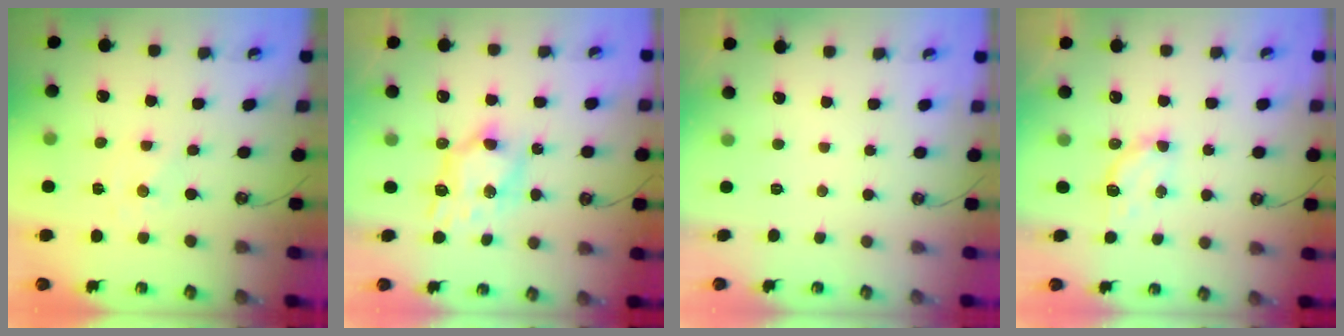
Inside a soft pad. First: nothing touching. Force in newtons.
{"total": 8.3, "press": 8.3, "slide": 0.5}
{"total": 0.0}
{"total": 4.7, "press": 4.7, "slide": 0.4}